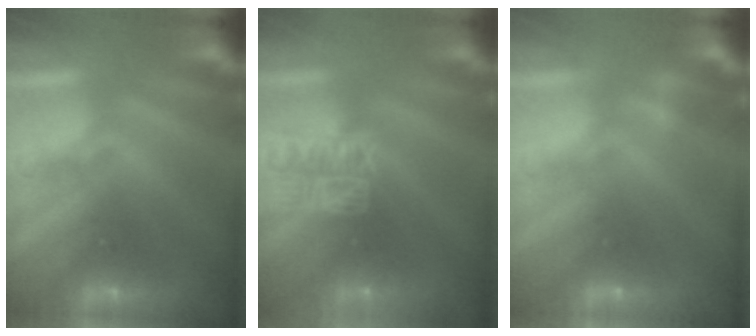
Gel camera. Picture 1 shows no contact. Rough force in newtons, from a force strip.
{"total": 11.8}
{"total": 2.2}